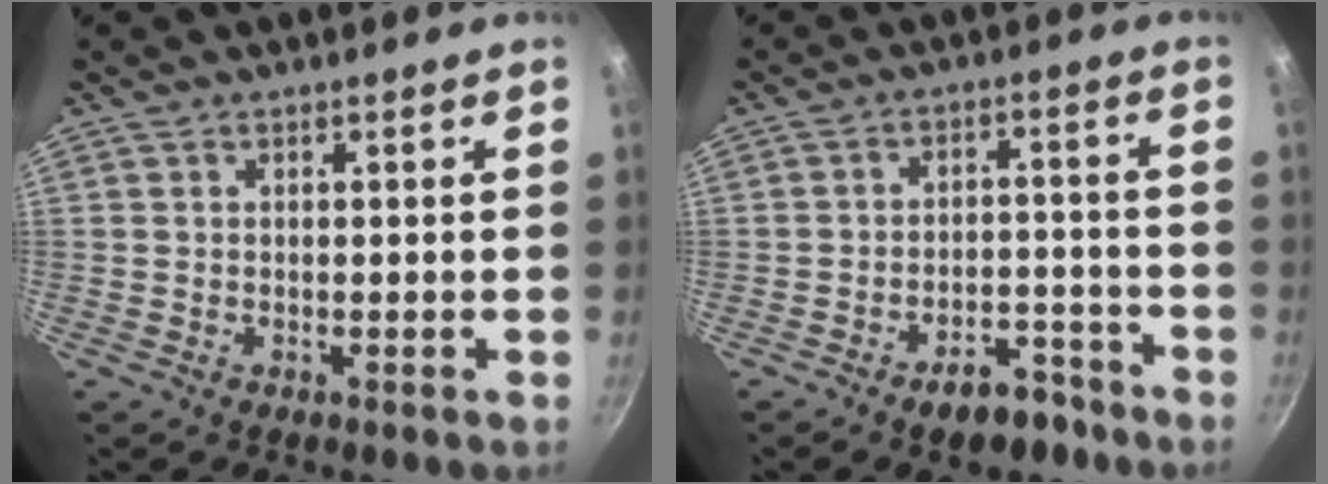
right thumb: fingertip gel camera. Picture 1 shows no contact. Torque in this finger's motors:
{"motor_torque": [0.02, 0.12, -0.17, -0.09, 0.03]}